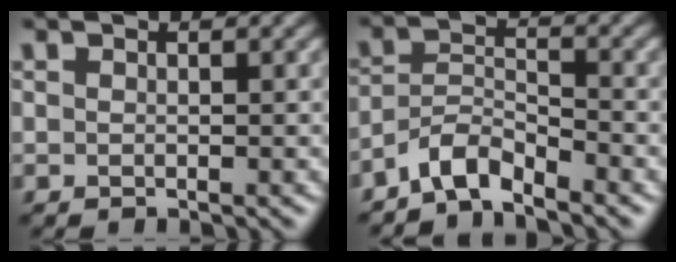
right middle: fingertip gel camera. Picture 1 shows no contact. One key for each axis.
{"total": 3.5, "fx": -3.1, "fy": 0.9, "fz": 1.4, "tx": -0.024, "ty": 0.008, "tz": -0.069}